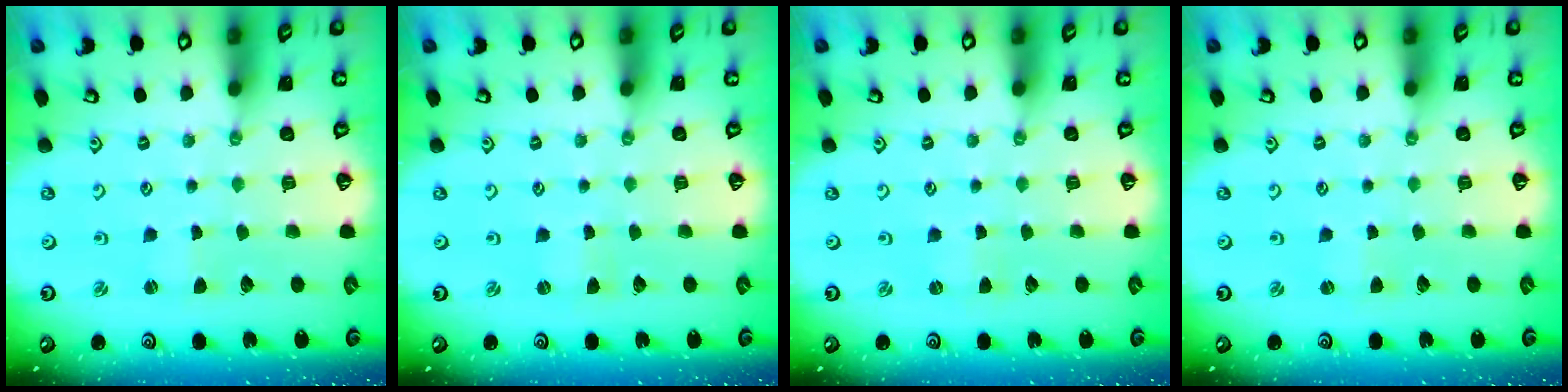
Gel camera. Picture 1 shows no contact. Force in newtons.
{"total": 0.0}
{"total": 0.5, "press": 0.4, "slide": 0.3}
{"total": 1.5, "press": 1.4, "slide": 0.2}